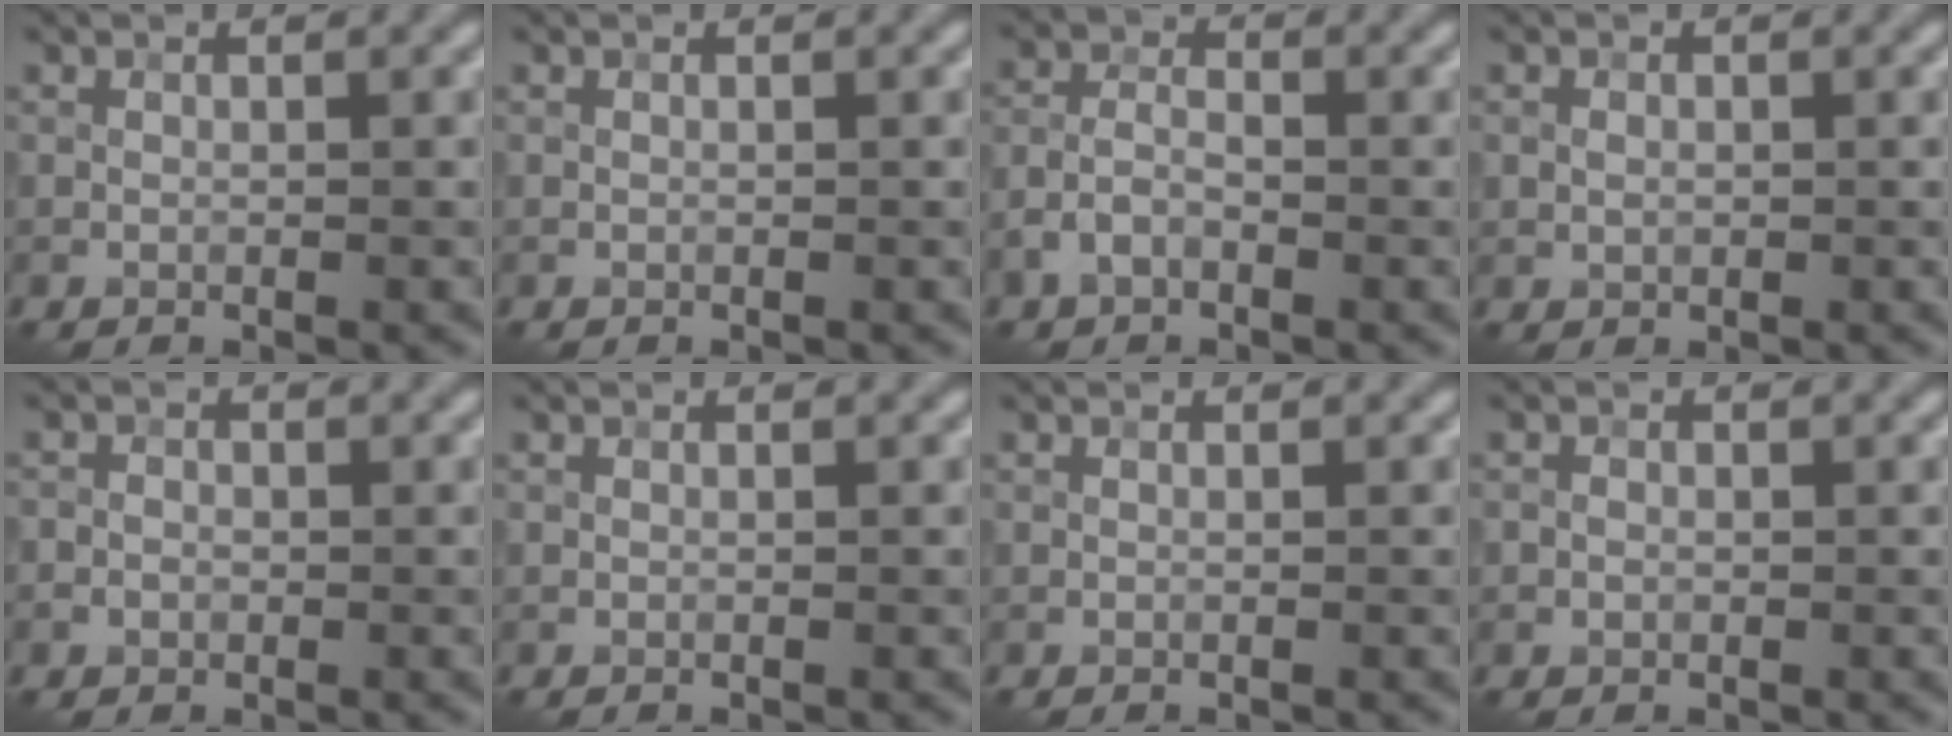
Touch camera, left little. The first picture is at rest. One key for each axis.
{"total": 0.0}
{"total": 2.5, "fx": -1.3, "fy": 1.5, "fz": 1.5, "tx": -0.029, "ty": 0.008, "tz": -0.030}
{"total": 0.9, "fx": 0.1, "fy": 0.8, "fz": 0.4, "tx": -0.006, "ty": -0.002, "tz": 0.000}
{"total": 1.3, "fx": -0.4, "fy": 1.2, "fz": 0.5, "tx": 0.003, "ty": 0.003, "tz": -0.008}
{"total": 0.0}
{"total": 0.0}
{"total": 0.7, "fx": -0.1, "fy": 0.6, "fz": 0.2, "tx": 0.000, "ty": -0.001, "tz": -0.005}